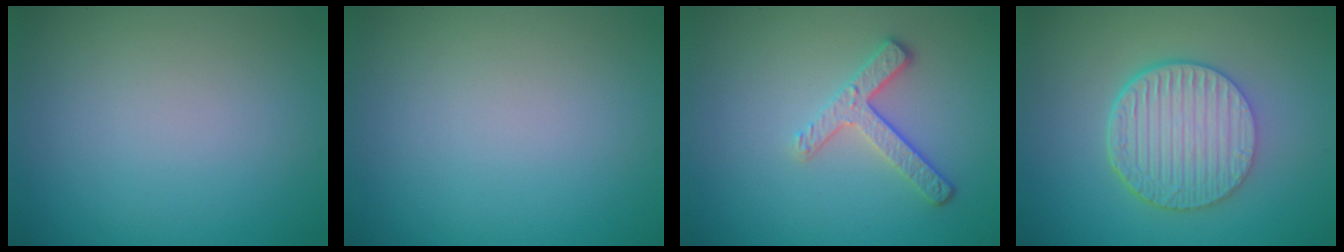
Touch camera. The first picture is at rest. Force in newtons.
{"total": 0.0}
{"total": 2.7, "press": 2.3, "slide": 1.5}
{"total": 6.4, "press": 4.6, "slide": 4.5}